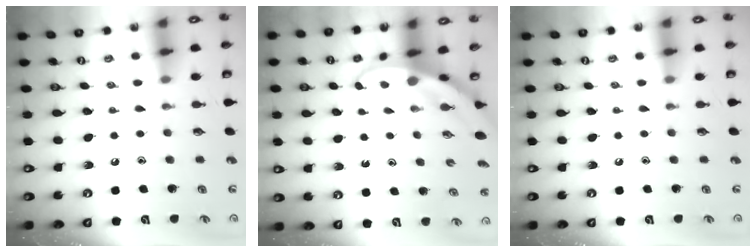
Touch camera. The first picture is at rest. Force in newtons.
{"total": 3.8, "press": 3.8, "slide": 0.1}
{"total": 0.0}